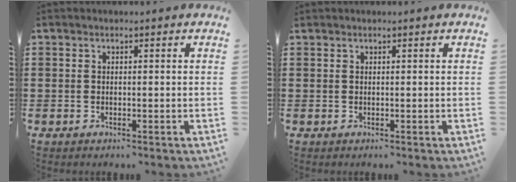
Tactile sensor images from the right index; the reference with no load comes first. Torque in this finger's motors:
{"motor_torque": [-0.90, 1.24, -0.03, 0.00]}